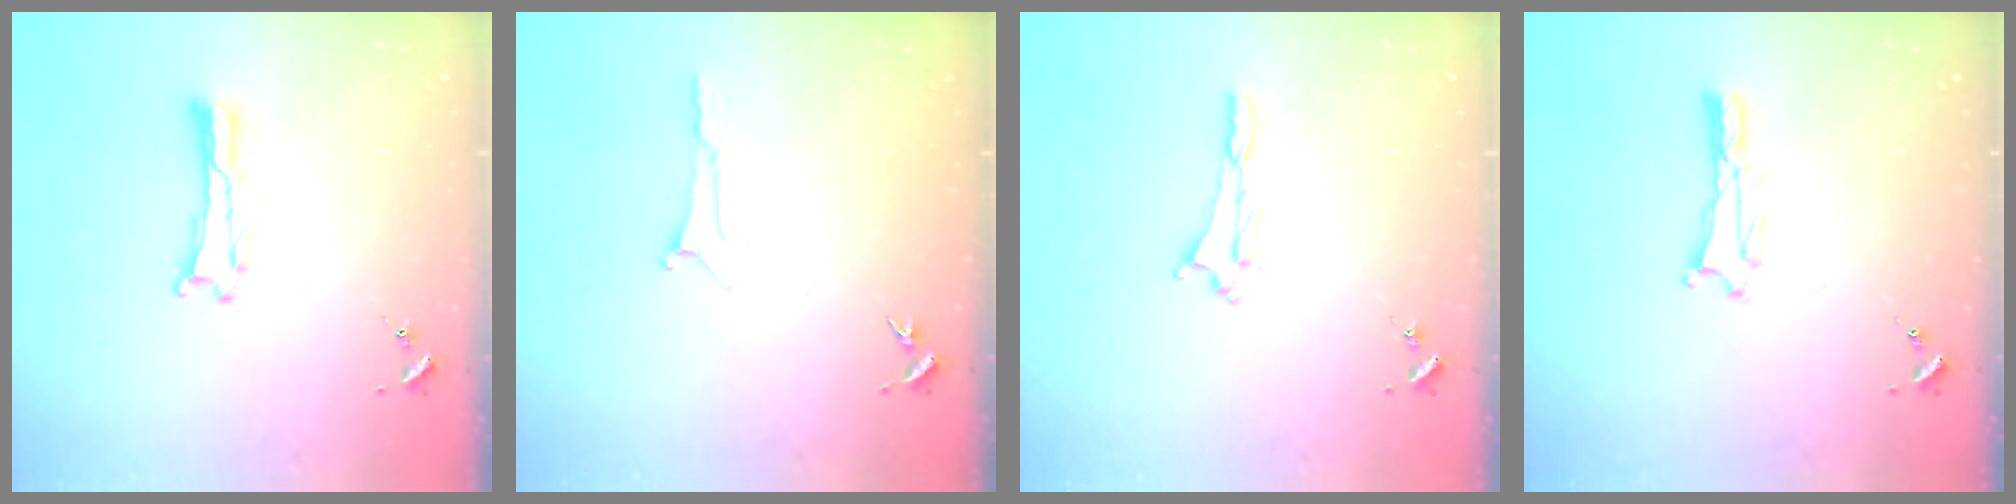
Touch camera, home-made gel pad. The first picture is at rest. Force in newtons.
{"total": 0.0}
{"total": 1.3, "press": 1.3, "slide": 0.2}
{"total": 1.0, "press": 1.0, "slide": 0.1}